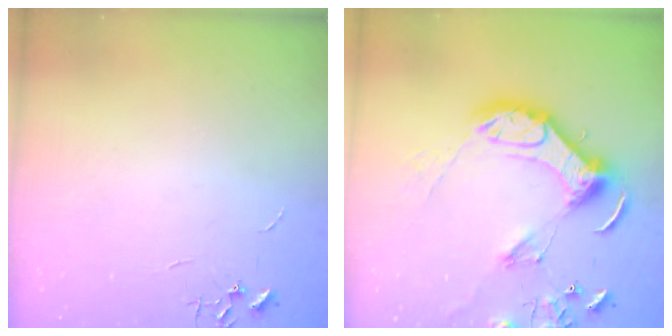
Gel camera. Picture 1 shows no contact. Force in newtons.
{"total": 16.3, "press": 16.1, "slide": 2.1}